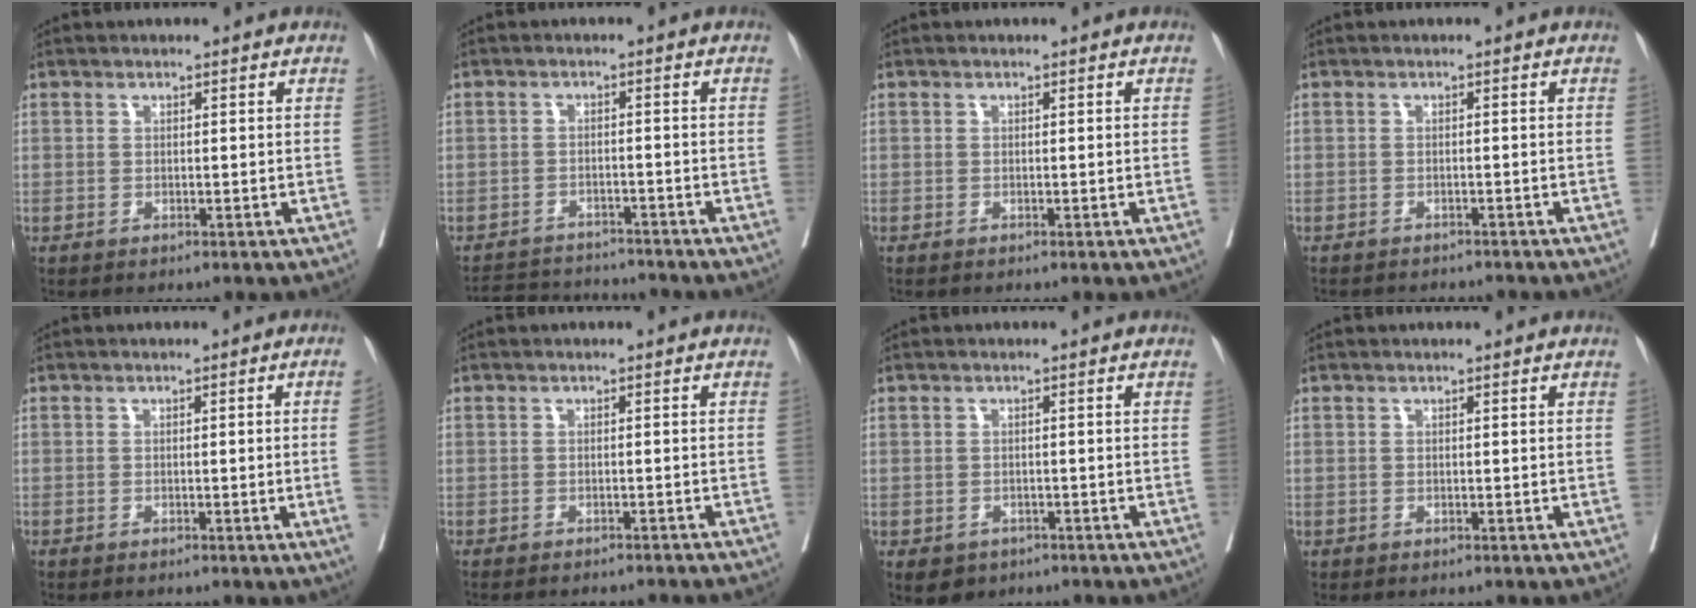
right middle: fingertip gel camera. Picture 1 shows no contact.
{"total": 6.7, "force": [-6.6, 1.1, 0.2], "torque": [-0.001, 0.005, -0.106]}
{"total": 0.0}
{"total": 6.4, "force": [-6.1, 1.3, 1.6], "torque": [-0.016, -0.004, -0.077]}
{"total": 3.0, "force": [-0.4, -1.1, 2.8], "torque": [-0.037, -0.004, -0.007]}
{"total": 10.8, "force": [-10.0, 1.3, 4.0], "torque": [-0.043, -0.012, -0.110]}
{"total": 4.8, "force": [-3.2, 3.4, 1.4], "torque": [-0.020, 0.001, -0.043]}
{"total": 1.0, "force": [0.2, -0.7, -0.7], "torque": [0.019, 0.004, 0.001]}